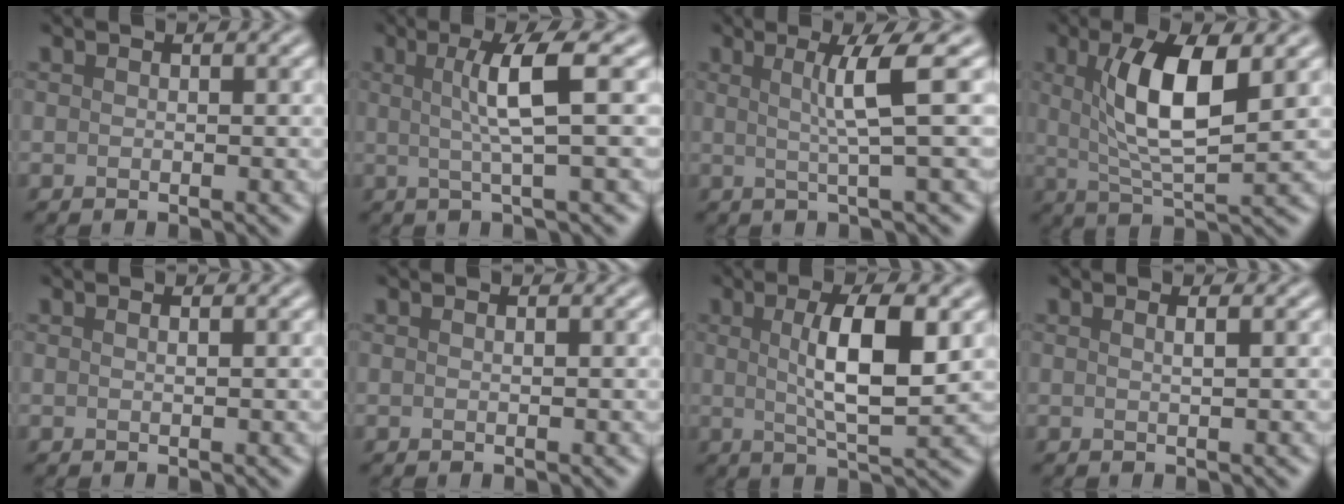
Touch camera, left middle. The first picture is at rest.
{"total": 4.5, "force": [0.7, 0.5, 4.4], "torque": [-0.078, 0.002, 0.011]}
{"total": 4.1, "force": [0.8, 0.4, 4.0], "torque": [-0.068, 0.003, 0.011]}
{"total": 7.4, "force": [1.8, 2.3, 6.8], "torque": [-0.122, -0.001, 0.035]}
{"total": 0.6, "force": [0.3, 0.2, 0.4], "torque": [-0.003, 0.000, 0.001]}
{"total": 0.0}
{"total": 6.4, "force": [1.1, 1.6, 6.1], "torque": [-0.102, 0.004, 0.021]}
{"total": 1.4, "force": [0.5, 0.6, 1.1], "torque": [-0.006, 0.000, -0.003]}